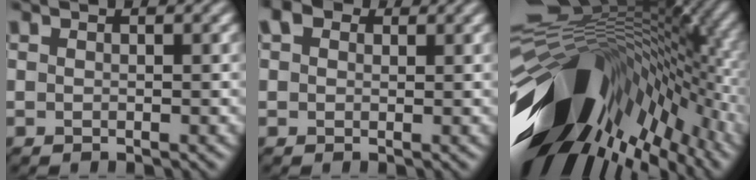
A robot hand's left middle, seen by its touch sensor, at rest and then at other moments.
{"total": 2.0, "force": [1.0, 1.4, 0.9], "torque": [-0.015, 0.005, 0.009]}
{"total": 18.2, "force": [-2.3, 9.8, 15.1], "torque": [-0.264, -0.005, -0.046]}